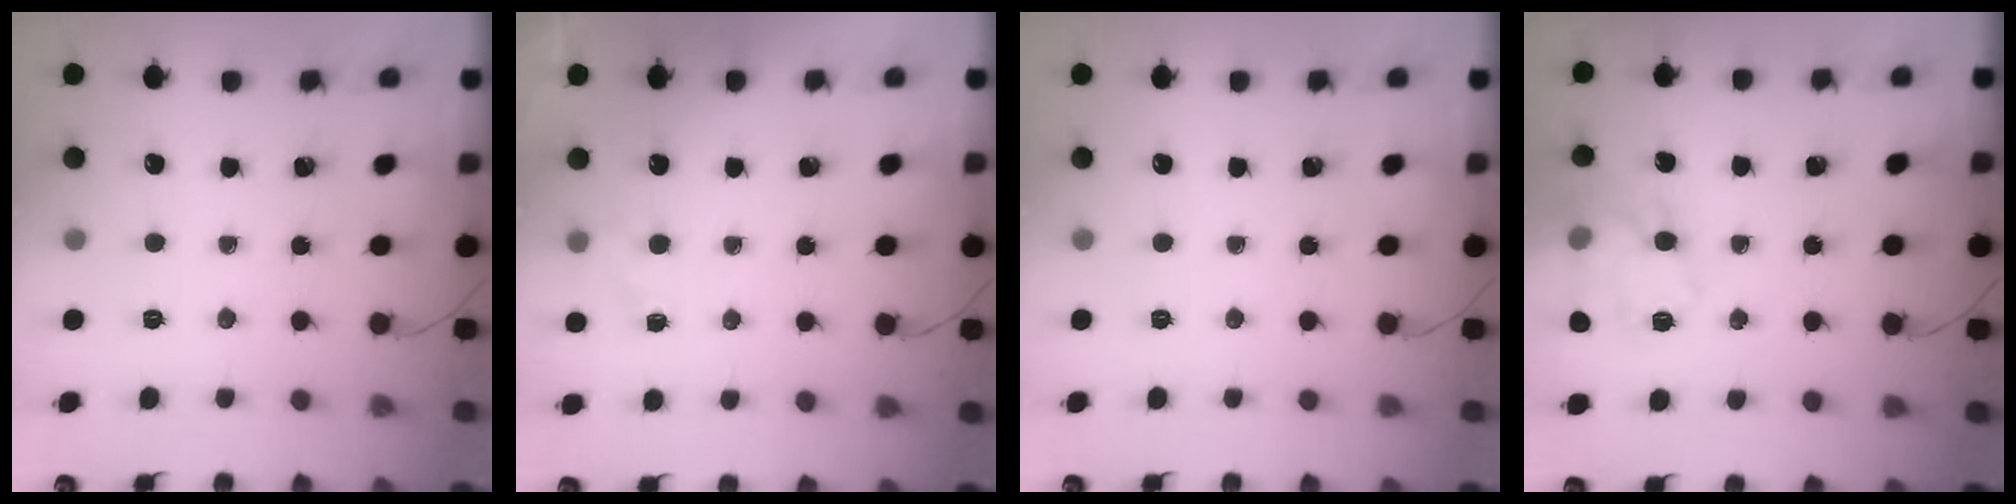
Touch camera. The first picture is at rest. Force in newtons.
{"total": 4.1, "press": 3.9, "slide": 1.4}
{"total": 0.0}
{"total": 15.1, "press": 15.1, "slide": 1.2}